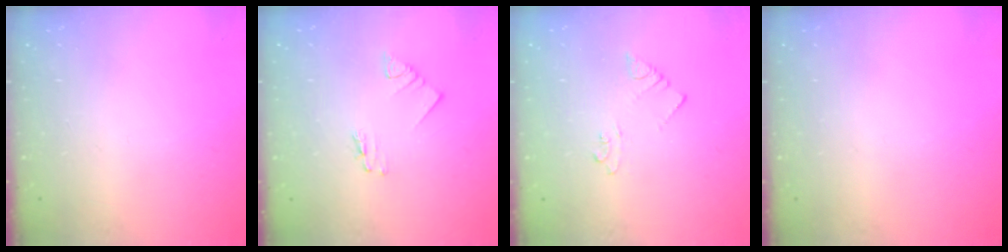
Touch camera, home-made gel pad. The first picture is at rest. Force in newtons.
{"total": 1.2, "press": 1.2, "slide": 0.1}
{"total": 3.6, "press": 3.6, "slide": 0.6}
{"total": 0.0}